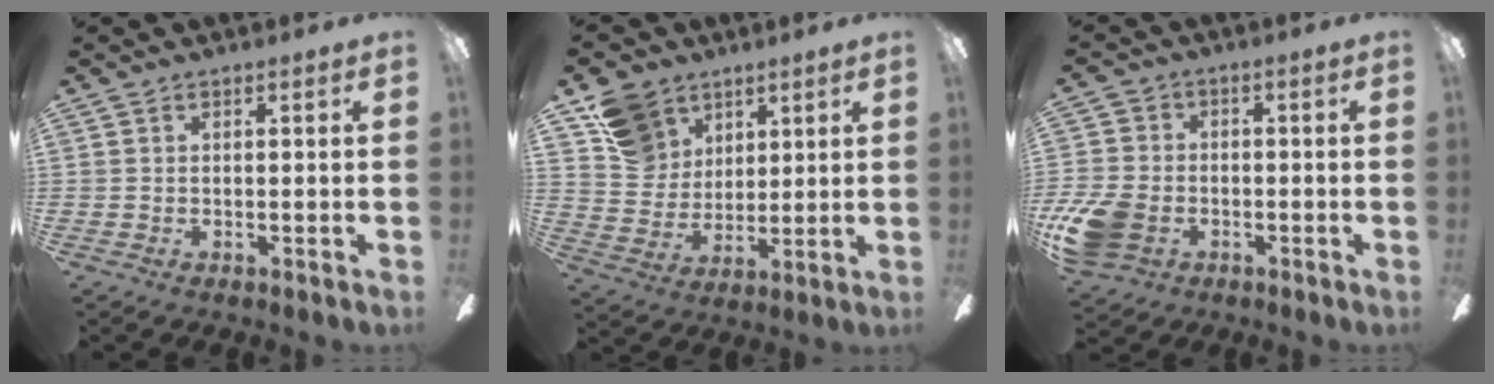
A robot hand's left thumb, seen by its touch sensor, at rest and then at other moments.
{"total": 12.2, "force": [7.5, 9.1, 3.1], "torque": [-0.072, -0.029, 0.155]}
{"total": 11.7, "force": [-4.2, 8.5, 6.8], "torque": [-0.142, 0.025, -0.074]}